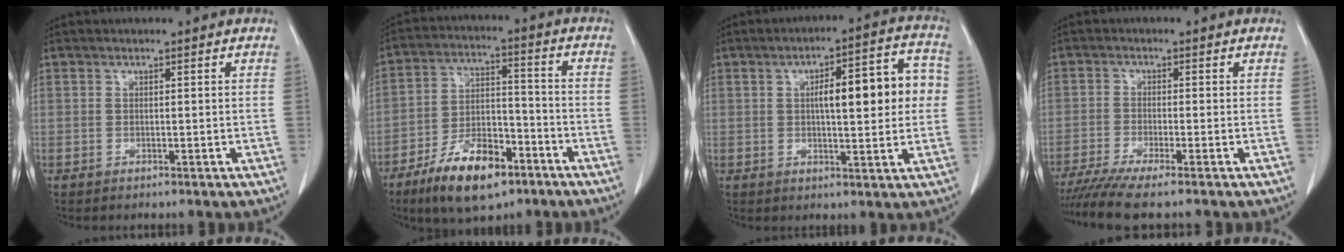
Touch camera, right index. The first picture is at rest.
{"total": 13.0, "force": [-8.1, 5.1, 8.8], "torque": [-0.158, 0.003, -0.139]}
{"total": 11.9, "force": [1.3, 3.0, 11.5], "torque": [-0.155, 0.036, 0.021]}
{"total": 7.0, "force": [-5.8, -0.8, 3.9], "torque": [-0.061, -0.016, -0.096]}